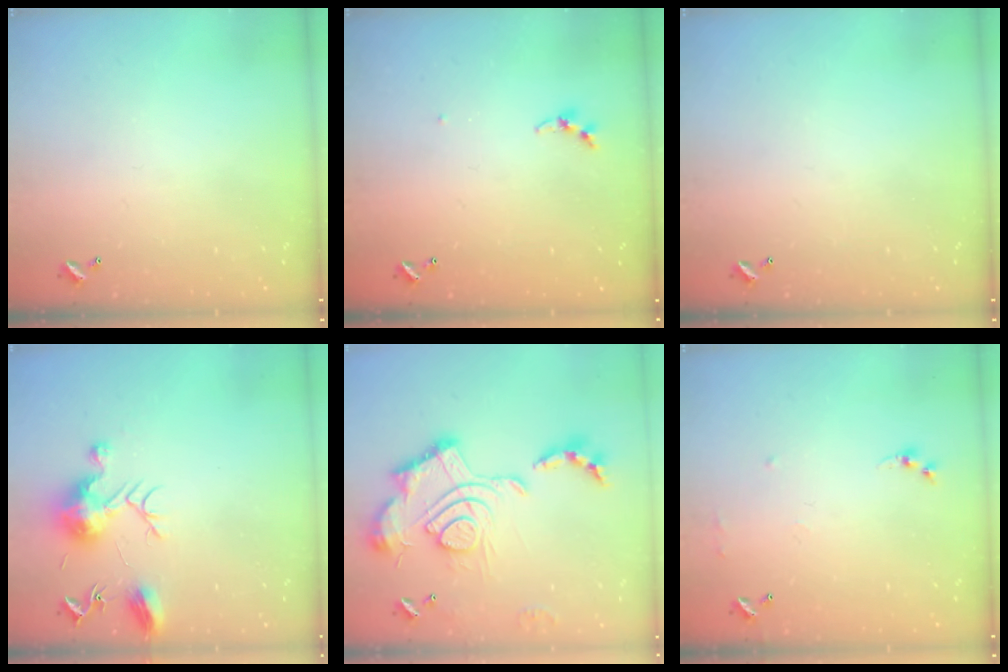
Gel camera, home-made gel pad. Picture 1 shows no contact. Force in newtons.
{"total": 3.5, "press": 3.4, "slide": 0.4}
{"total": 0.0}
{"total": 12.0, "press": 12.0, "slide": 0.5}
{"total": 2.5, "press": 1.9, "slide": 1.7}
{"total": 6.4, "press": 6.4, "slide": 0.8}